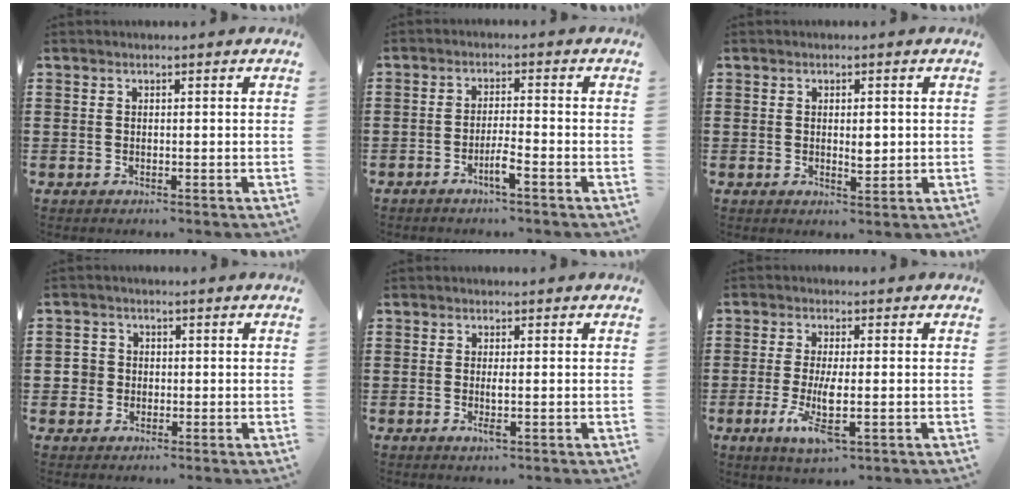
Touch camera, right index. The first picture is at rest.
{"total": 3.0, "force": [-1.9, 0.1, 2.3], "torque": [-0.046, -0.003, -0.037]}
{"total": 2.4, "force": [0.2, 0.9, 2.3], "torque": [-0.036, -0.002, 0.001]}
{"total": 2.8, "force": [-0.2, 2.7, 0.6], "torque": [-0.023, 0.009, -0.007]}
{"total": 1.5, "force": [-0.2, 0.1, 1.5], "torque": [-0.029, -0.002, -0.005]}
{"total": 6.7, "force": [-1.9, 1.7, 6.2], "torque": [-0.136, -0.018, -0.037]}